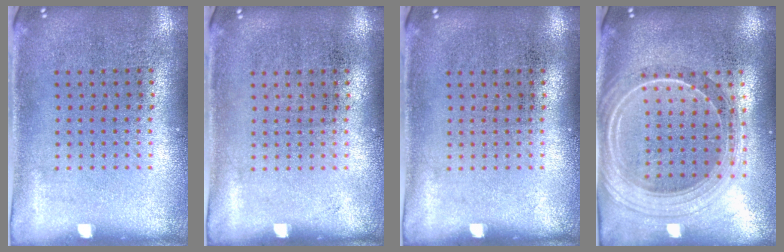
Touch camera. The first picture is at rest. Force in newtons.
{"total": 0.0}
{"total": 0.0}
{"total": 2.5, "press": 2.1, "slide": 1.3}